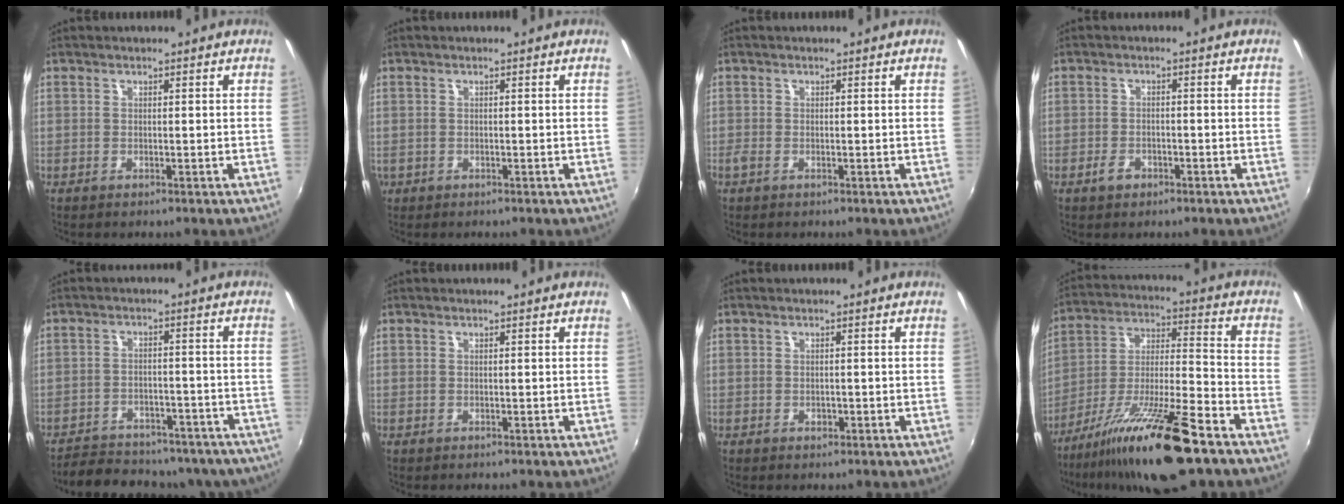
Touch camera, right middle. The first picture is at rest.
{"total": 0.8, "force": [-0.5, 0.6, 0.1], "torque": [-0.005, -0.003, -0.006]}
{"total": 1.0, "force": [-0.6, 0.2, 0.8], "torque": [-0.018, -0.004, -0.013]}
{"total": 2.7, "force": [-1.8, 1.6, 1.4], "torque": [-0.030, 0.000, -0.030]}
{"total": 22.6, "force": [-19.3, 8.7, 7.8], "torque": [-0.160, 0.025, -0.227]}
{"total": 0.0}
{"total": 0.9, "force": [-0.4, 0.8, 0.3], "torque": [-0.004, -0.003, -0.006]}
{"total": 20.6, "force": [-13.9, 2.9, 14.9], "torque": [-0.269, -0.027, -0.242]}